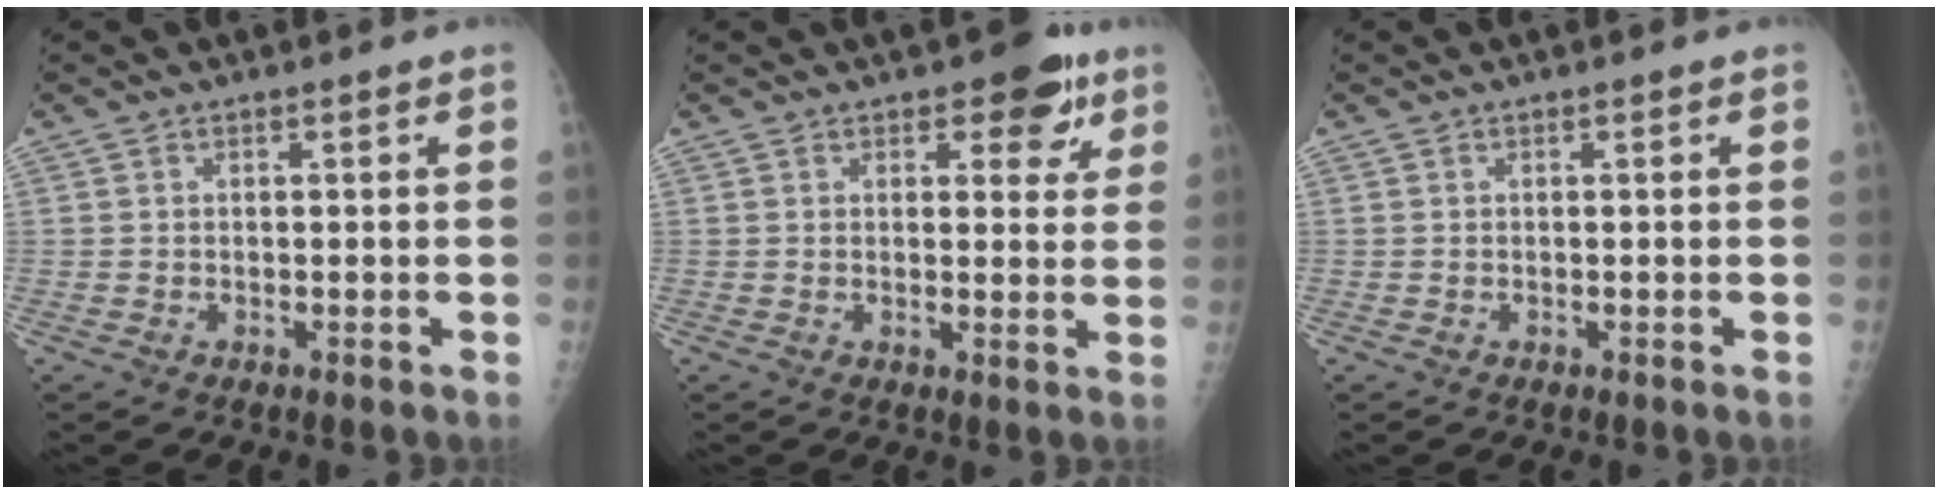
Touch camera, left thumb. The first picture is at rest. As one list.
[{"total": 6.7, "force": [3.7, 3.7, 4.2], "torque": [-0.015, -0.012, 0.041]}, {"total": 0.0}]